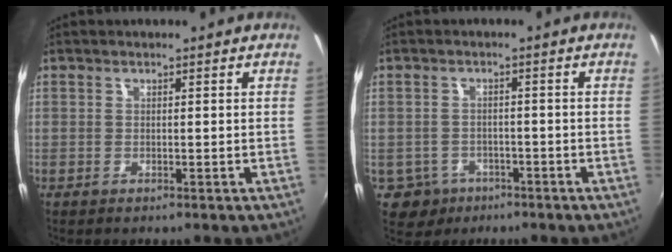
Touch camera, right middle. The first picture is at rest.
{"total": 5.6, "force": [-2.8, 4.7, 1.2], "torque": [-0.038, -0.001, -0.036]}